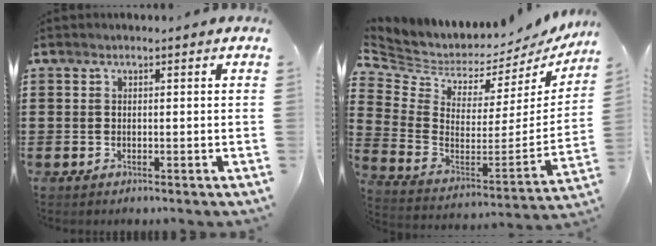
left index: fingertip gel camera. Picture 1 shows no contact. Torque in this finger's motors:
{"motor_torque": [-0.75, 0.79, 0.02, -0.01]}